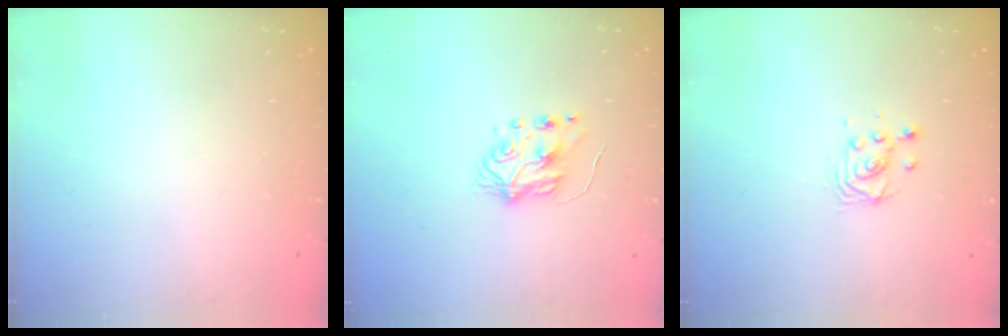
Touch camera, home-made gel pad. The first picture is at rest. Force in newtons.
{"total": 5.2, "press": 5.1, "slide": 0.7}
{"total": 3.3, "press": 3.2, "slide": 0.6}